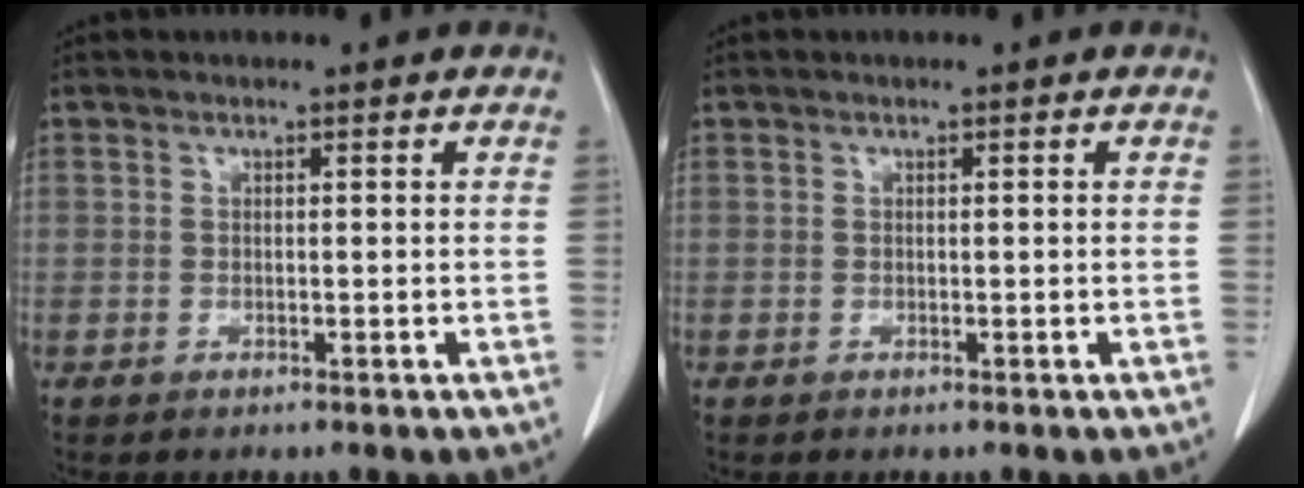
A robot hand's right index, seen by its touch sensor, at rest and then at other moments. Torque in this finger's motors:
{"motor_torque": [0.06, -0.07, 0.10, 0.01]}